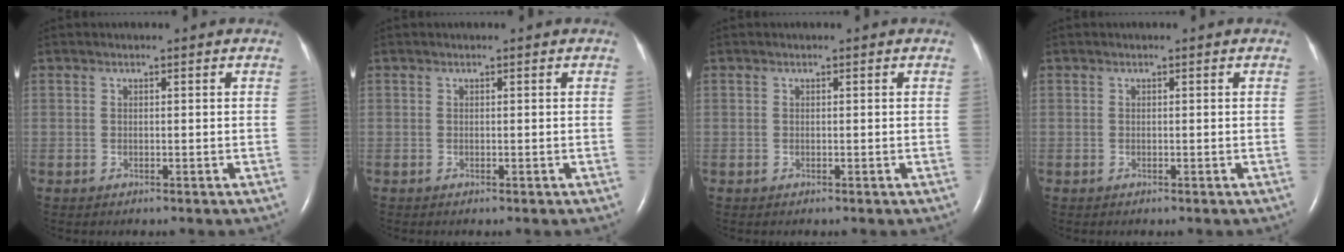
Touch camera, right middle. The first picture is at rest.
{"total": 0.0}
{"total": 0.0}
{"total": 0.0}